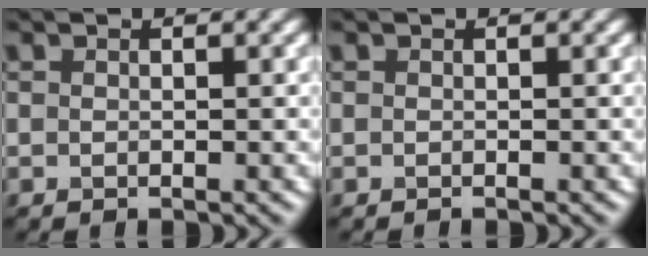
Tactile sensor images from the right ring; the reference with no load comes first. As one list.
[{"total": 0.0}]